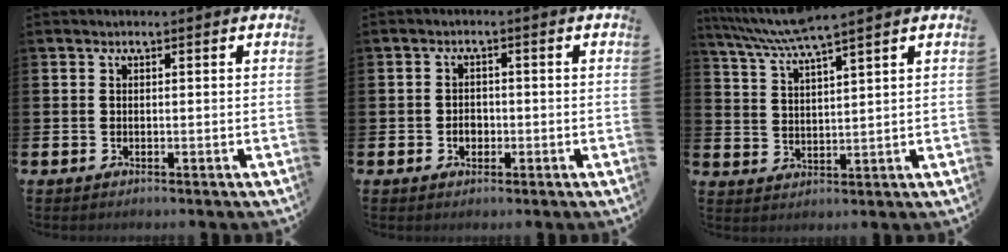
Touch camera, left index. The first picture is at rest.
{"total": 1.9, "force": [-0.5, 1.6, 1.1], "torque": [-0.011, 0.002, -0.014]}
{"total": 5.7, "force": [5.1, -0.4, 2.4], "torque": [-0.068, -0.022, 0.089]}